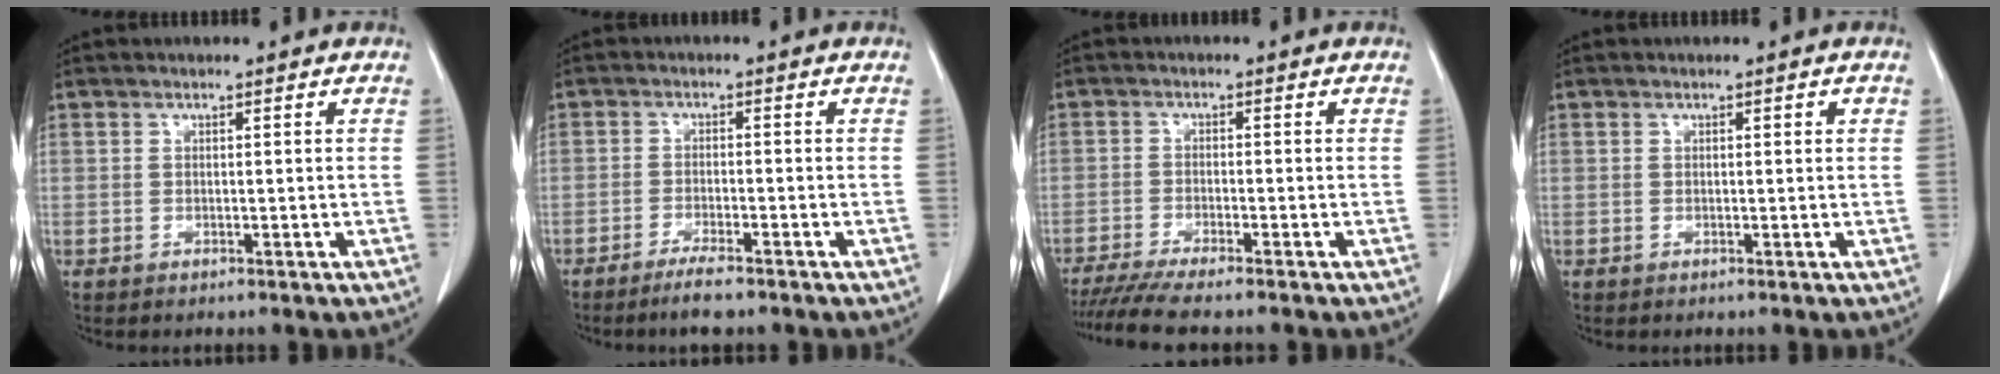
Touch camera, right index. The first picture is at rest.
{"total": 3.6, "force": [-2.8, 0.2, 2.3], "torque": [-0.047, -0.006, -0.051]}
{"total": 6.9, "force": [-5.8, -0.4, 3.7], "torque": [-0.053, -0.018, -0.098]}
{"total": 0.8, "force": [0.3, 0.3, 0.7], "torque": [-0.010, 0.003, 0.002]}